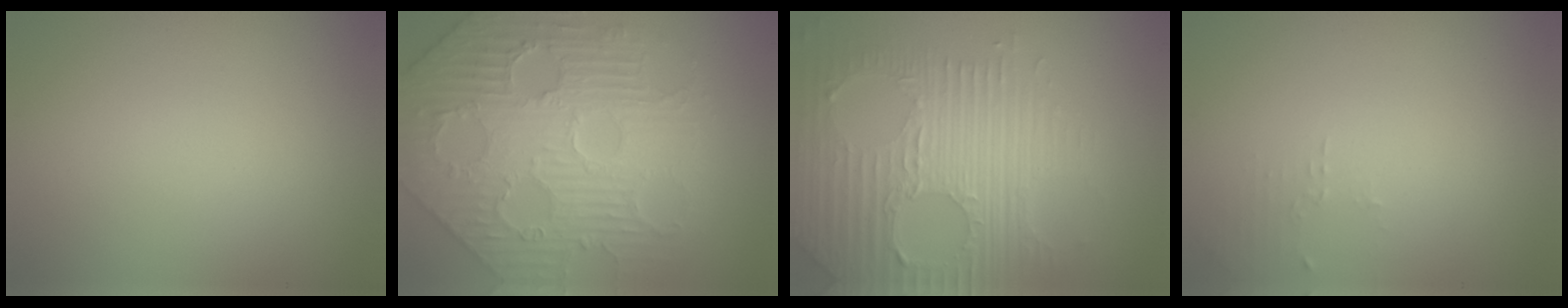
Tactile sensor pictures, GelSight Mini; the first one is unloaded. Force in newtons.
{"total": 6.9, "press": 5.9, "slide": 3.6}
{"total": 8.0, "press": 5.6, "slide": 5.8}
{"total": 0.9, "press": 0.9, "slide": 0.3}